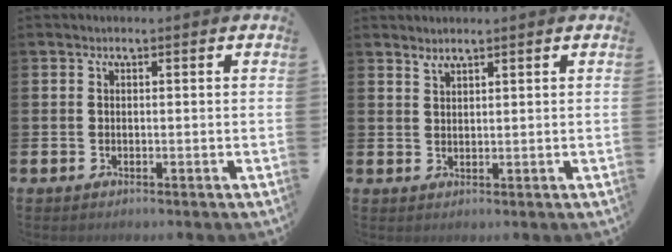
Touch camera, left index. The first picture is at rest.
{"total": 1.7, "force": [1.6, 0.2, 0.0], "torque": [-0.002, -0.004, 0.031]}